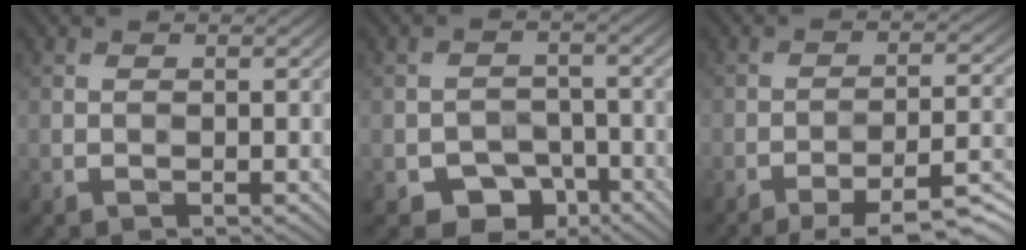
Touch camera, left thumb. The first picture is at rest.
{"total": 5.7, "force": [-3.7, 3.9, 1.9], "torque": [-0.026, -0.005, -0.058]}
{"total": 10.6, "force": [-7.8, 2.2, 6.9], "torque": [-0.106, 0.010, -0.105]}